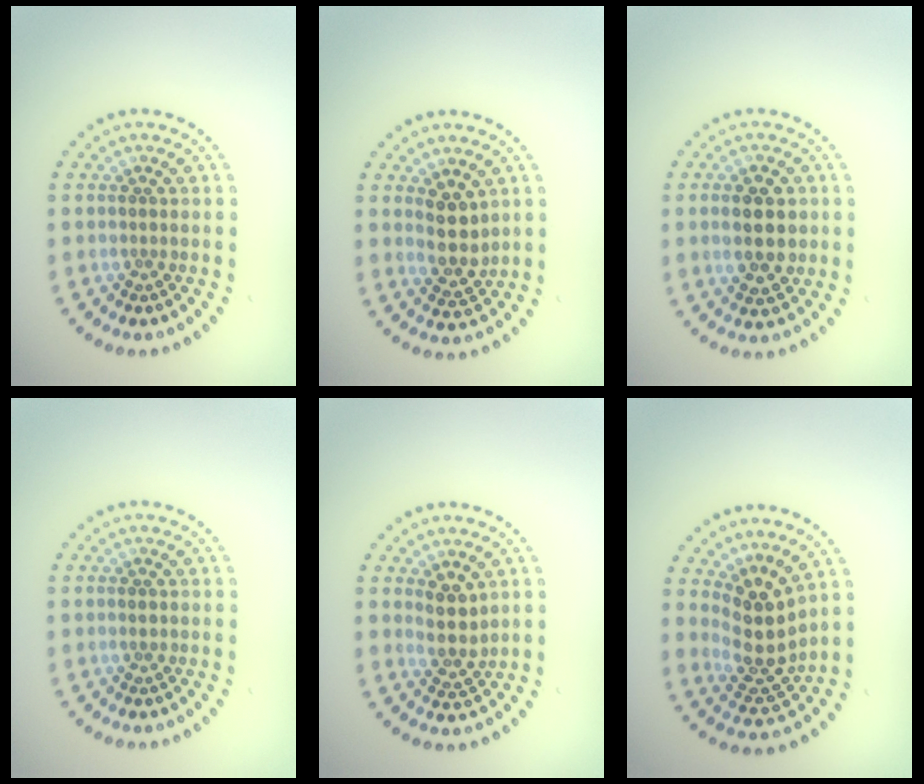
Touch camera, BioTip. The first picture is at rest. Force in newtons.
{"total": 2.8, "press": 2.4, "slide": 1.5}
{"total": 3.9, "press": 3.9, "slide": 0.2}
{"total": 0.8, "press": 0.8, "slide": 0.1}
{"total": 2.7, "press": 2.3, "slide": 1.5}
{"total": 4.2, "press": 3.6, "slide": 2.2}